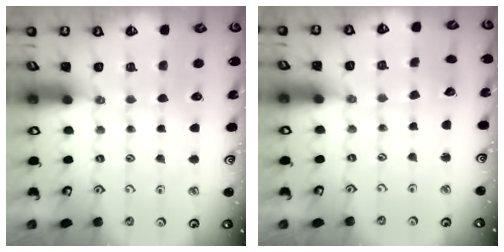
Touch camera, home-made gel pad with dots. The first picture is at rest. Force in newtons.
{"total": 1.9, "press": 1.9, "slide": 0.2}